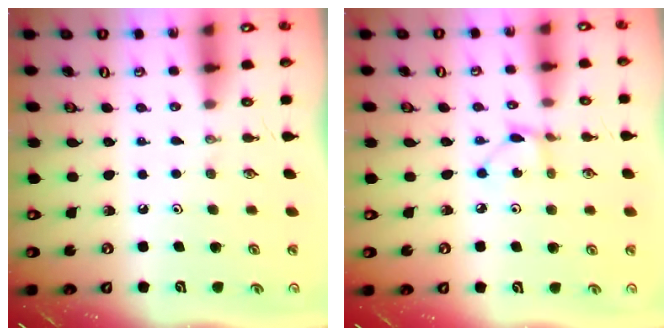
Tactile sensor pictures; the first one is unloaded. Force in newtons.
{"total": 2.2, "press": 2.2, "slide": 0.1}